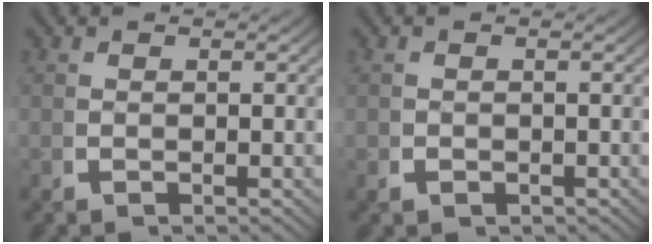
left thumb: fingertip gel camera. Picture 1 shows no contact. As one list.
[{"total": 0.9, "force": [-0.5, 0.6, 0.3], "torque": [-0.006, -0.006, -0.005]}]